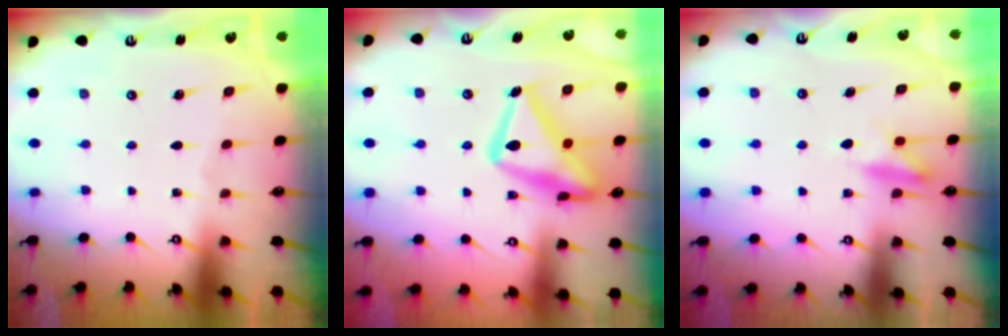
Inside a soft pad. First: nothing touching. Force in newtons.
{"total": 19.9, "press": 19.8, "slide": 1.6}
{"total": 9.1, "press": 9.1, "slide": 1.2}